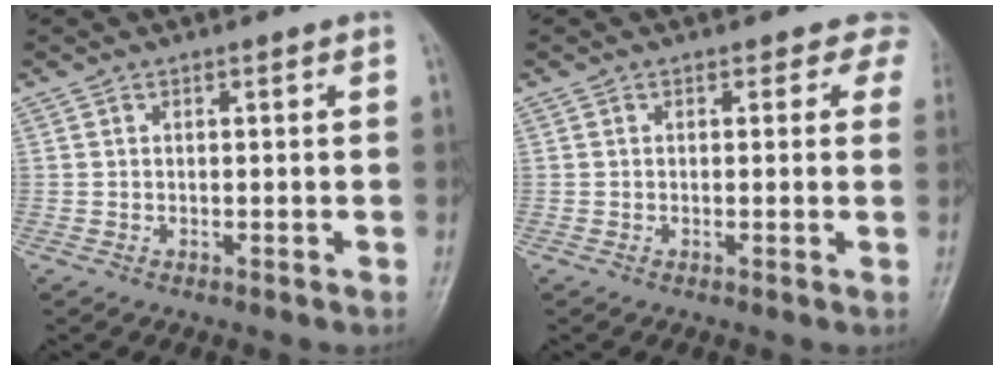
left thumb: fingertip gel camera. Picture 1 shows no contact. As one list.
[{"total": 3.0, "force": [2.1, 2.1, 0.4], "torque": [0.026, -0.008, -0.004]}]